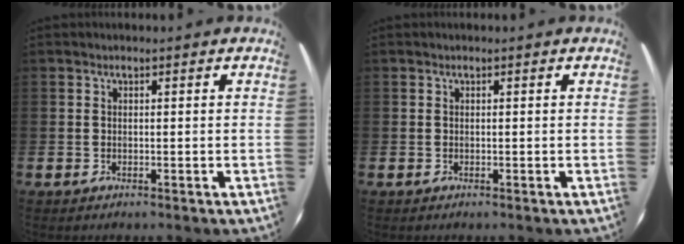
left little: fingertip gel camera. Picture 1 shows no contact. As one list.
[{"total": 0.0}]